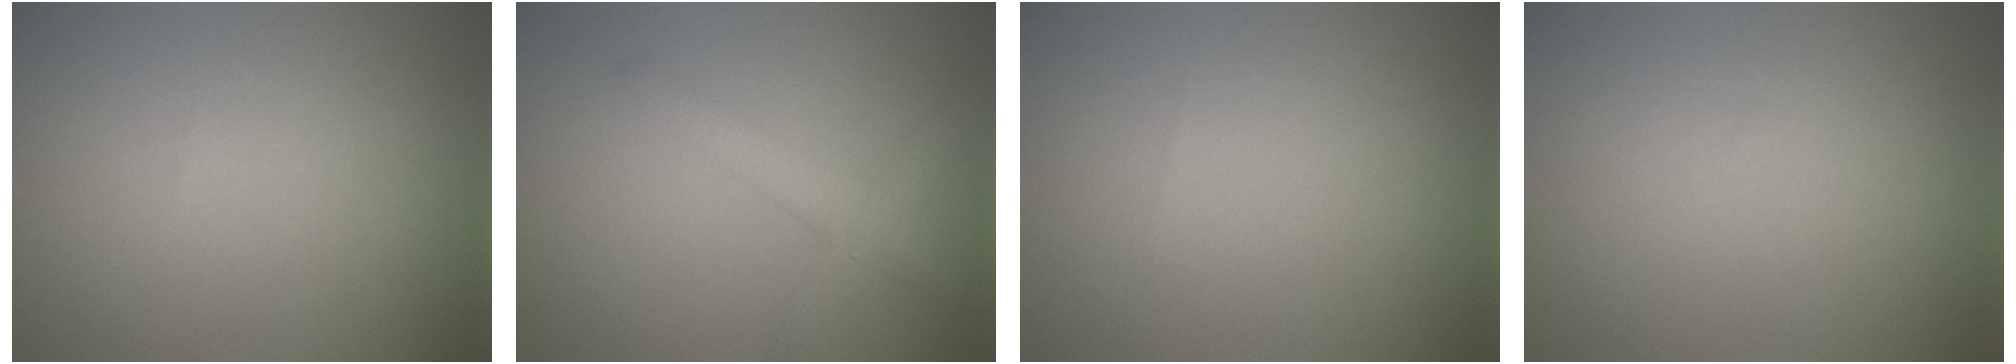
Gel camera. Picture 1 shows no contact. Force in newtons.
{"total": 2.9, "press": 2.9, "slide": 0.1}
{"total": 0.0}
{"total": 0.0}